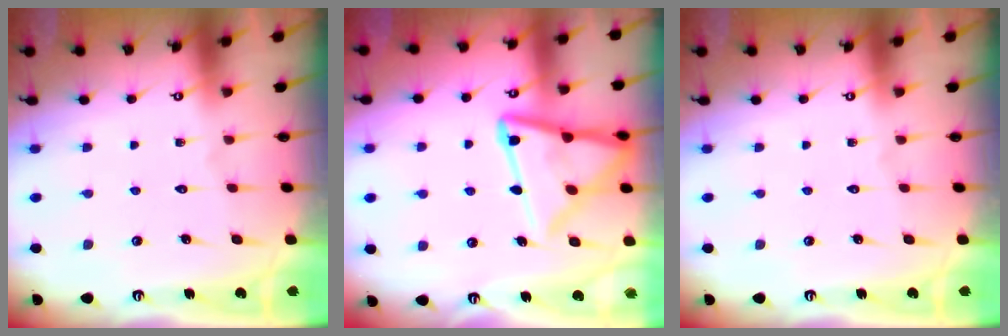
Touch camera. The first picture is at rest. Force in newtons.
{"total": 15.7, "press": 15.7, "slide": 1.5}
{"total": 0.0}